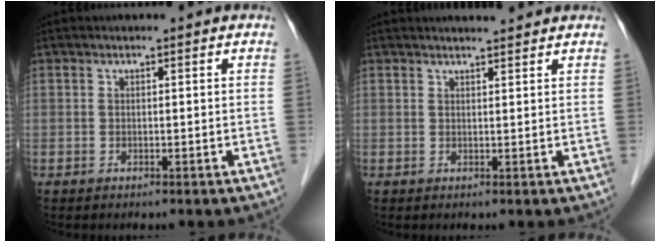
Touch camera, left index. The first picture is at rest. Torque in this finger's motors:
{"motor_torque": [0.45, -0.59, 0.05, -0.01]}